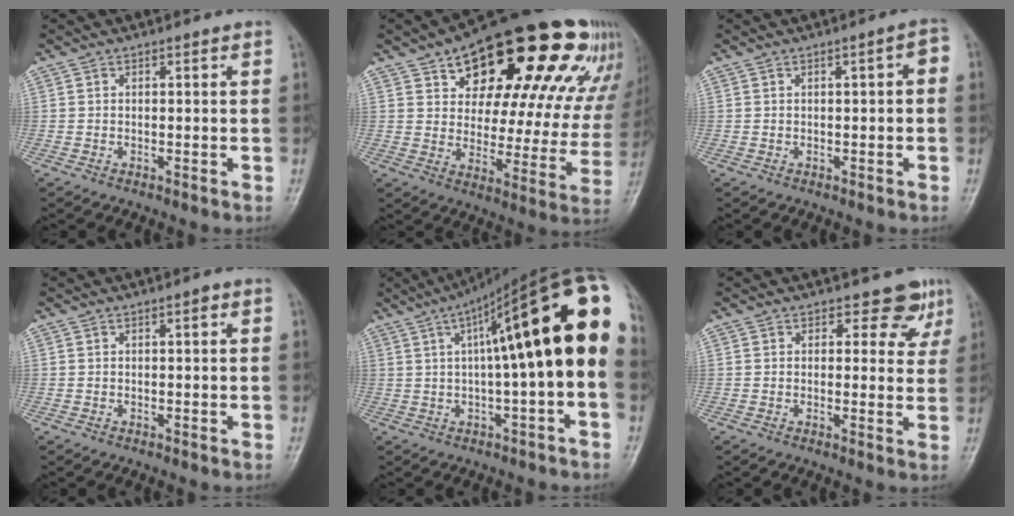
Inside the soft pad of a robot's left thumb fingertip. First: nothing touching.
{"total": 29.6, "force": [16.6, 13.2, 20.5], "torque": [-0.255, -0.018, 0.229]}
{"total": 2.8, "force": [0.0, 1.0, 2.6], "torque": [-0.034, 0.014, -0.003]}
{"total": 1.0, "force": [0.2, 0.3, 0.9], "torque": [-0.015, 0.002, 0.001]}
{"total": 23.1, "force": [3.1, 5.0, 22.3], "torque": [-0.317, 0.055, 0.045]}
{"total": 4.9, "force": [3.2, 3.4, 1.7], "torque": [0.015, -0.017, 0.026]}